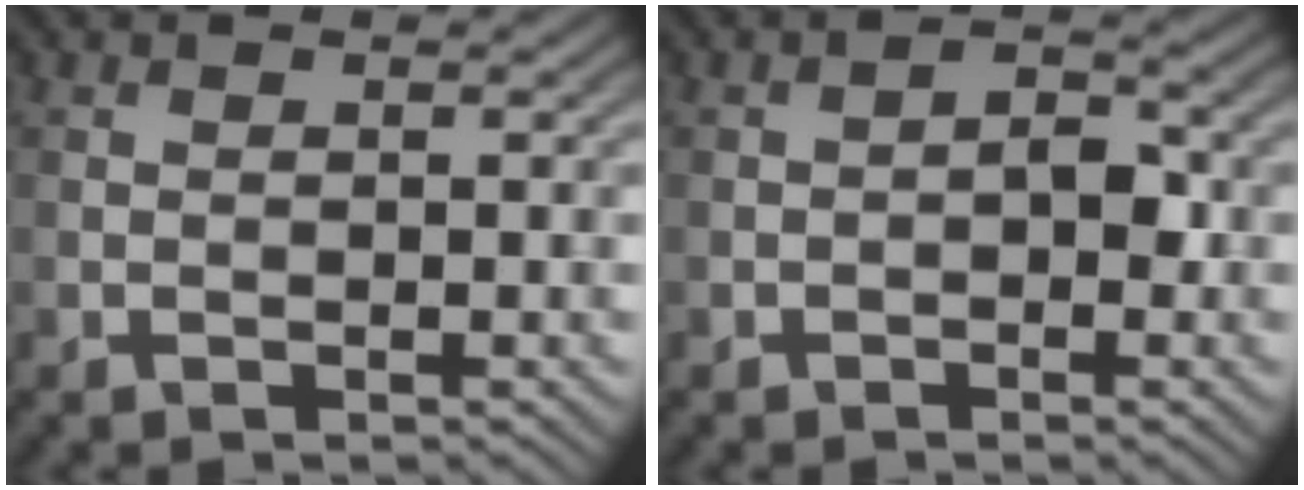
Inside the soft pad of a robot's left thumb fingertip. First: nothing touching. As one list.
[{"total": 2.7, "force": [-0.6, 1.6, 2.1], "torque": [-0.031, 0.005, -0.016]}]